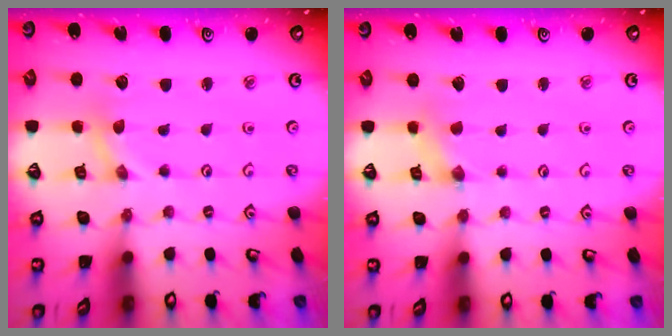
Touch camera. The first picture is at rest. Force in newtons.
{"total": 0.0}